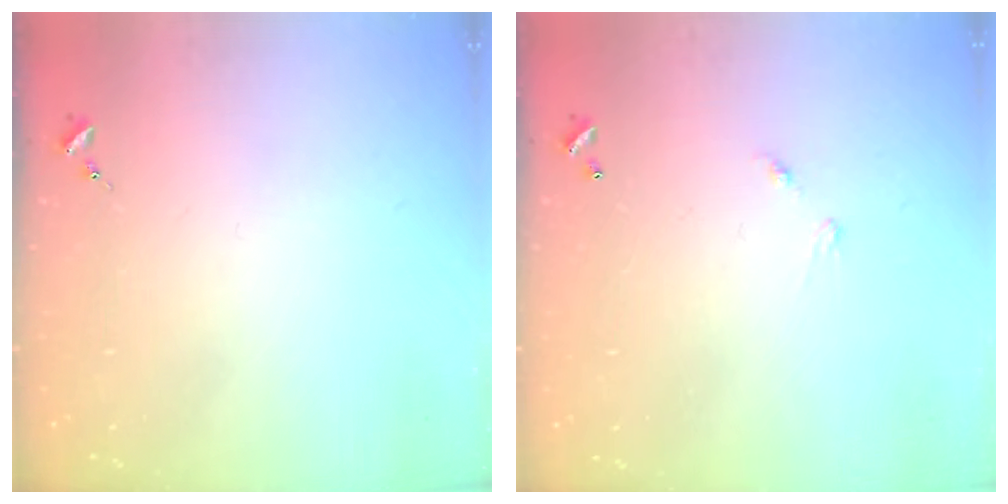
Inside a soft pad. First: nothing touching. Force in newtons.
{"total": 4.9, "press": 4.9, "slide": 0.3}